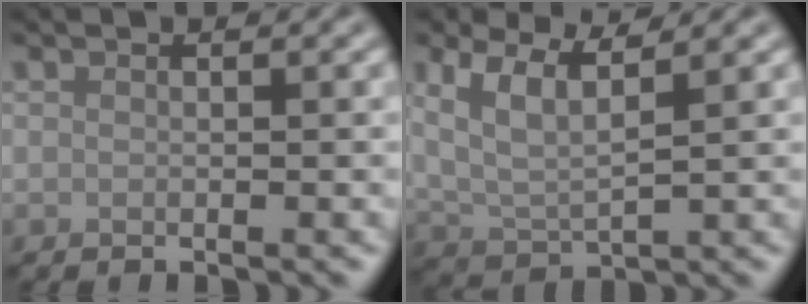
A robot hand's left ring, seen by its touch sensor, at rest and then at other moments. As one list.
[{"total": 5.4, "force": [3.0, 2.2, 3.9], "torque": [-0.082, 0.007, 0.056]}]